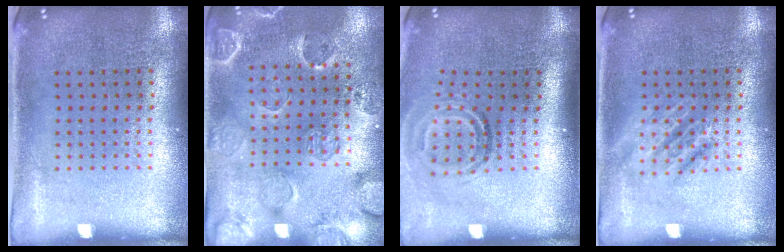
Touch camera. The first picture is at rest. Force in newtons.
{"total": 2.6, "press": 2.1, "slide": 1.5}
{"total": 1.9, "press": 1.2, "slide": 1.4}
{"total": 2.0, "press": 2.0, "slide": 0.3}